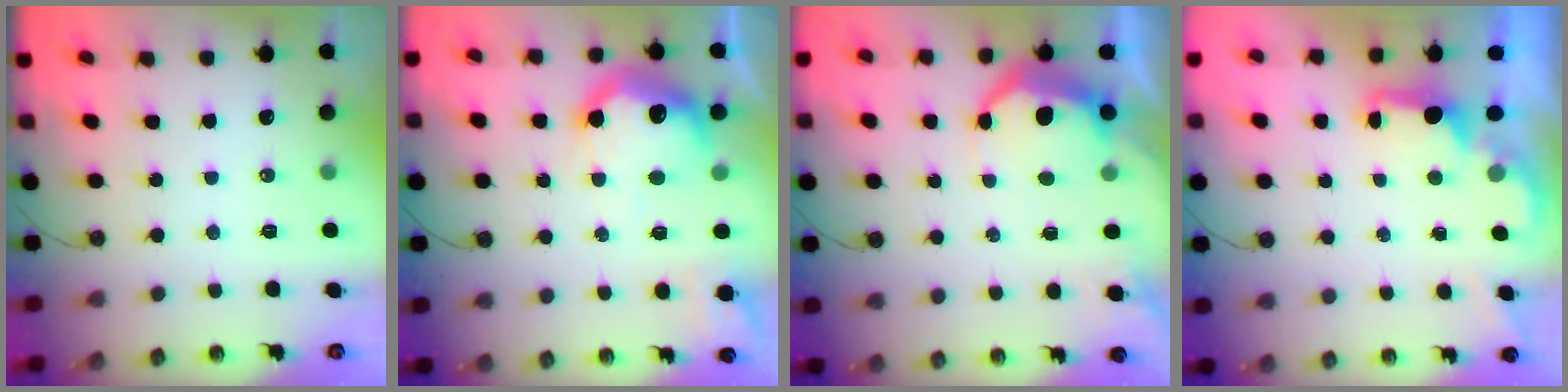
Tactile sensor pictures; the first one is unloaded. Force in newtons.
{"total": 18.8, "press": 18.7, "slide": 1.5}
{"total": 9.6, "press": 9.5, "slide": 0.7}
{"total": 1.8, "press": 1.7, "slide": 0.7}